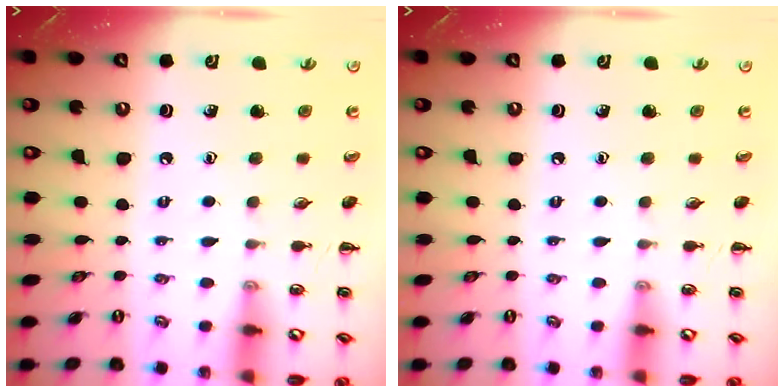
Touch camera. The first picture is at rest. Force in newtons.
{"total": 0.0}